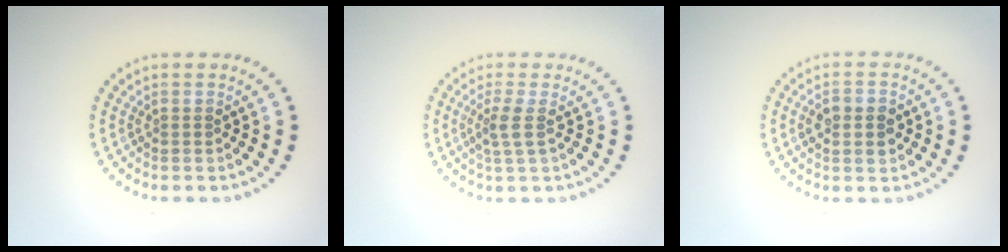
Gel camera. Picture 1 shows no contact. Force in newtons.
{"total": 1.7, "press": 1.3, "slide": 1.1}
{"total": 2.9, "press": 2.9, "slide": 0.1}